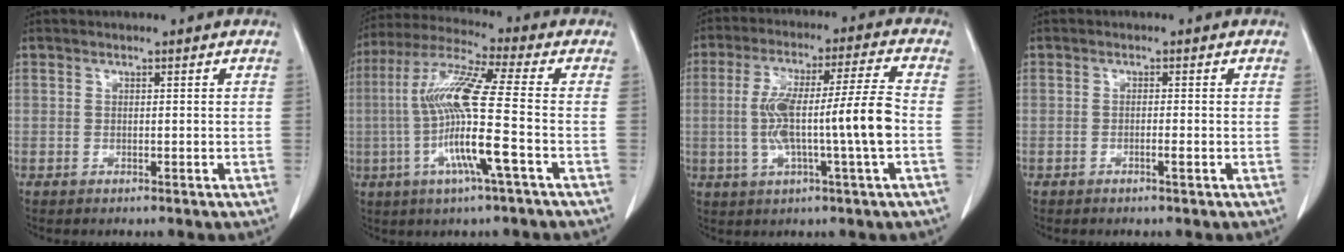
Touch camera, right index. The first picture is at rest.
{"total": 14.2, "force": [-2.8, -0.8, 13.9], "torque": [-0.282, -0.009, -0.064]}
{"total": 12.9, "force": [-1.5, -0.2, 12.8], "torque": [-0.236, 0.015, -0.028]}
{"total": 1.1, "force": [-0.6, -0.1, 0.9], "torque": [-0.020, 0.001, -0.011]}